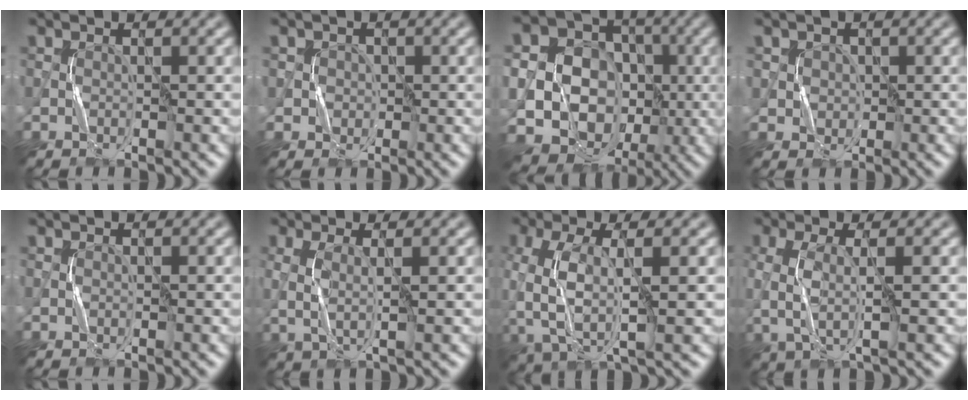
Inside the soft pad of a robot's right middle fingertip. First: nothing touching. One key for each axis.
{"total": 2.3, "fx": 0.5, "fy": 2.2, "fz": 0.5, "tx": 0.000, "ty": 0.000, "tz": 0.007}
{"total": 20.7, "fx": -2.8, "fy": 18.9, "fz": 8.1, "tx": -0.206, "ty": -0.019, "tz": -0.063}
{"total": 2.6, "fx": 0.9, "fy": 2.3, "fz": 0.8, "tx": -0.016, "ty": 0.002, "tz": 0.022}
{"total": 0.0}
{"total": 2.4, "fx": 0.4, "fy": 0.6, "fz": 2.3, "tx": -0.054, "ty": -0.001, "tz": 0.010}
{"total": 6.5, "fx": -0.9, "fy": 2.9, "fz": 5.7, "tx": -0.144, "ty": -0.004, "tz": -0.017}
{"total": 3.4, "fx": -0.1, "fy": 1.0, "fz": 3.3, "tx": -0.080, "ty": -0.005, "tz": 0.000}